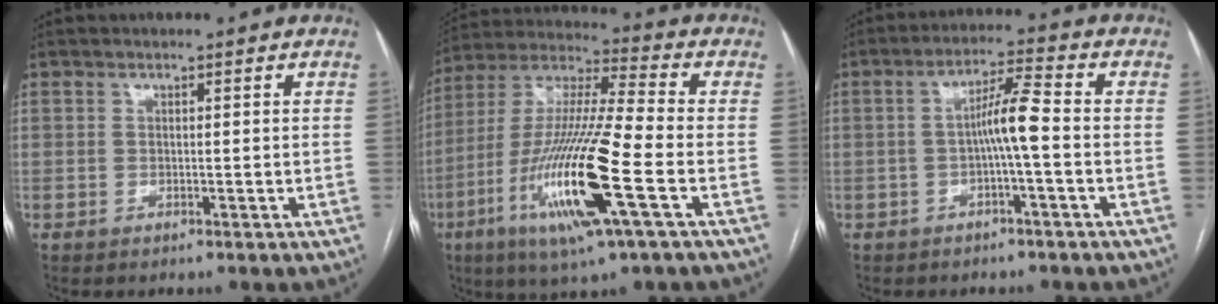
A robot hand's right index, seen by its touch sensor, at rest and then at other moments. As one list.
[{"total": 19.7, "force": [-6.8, 1.0, 18.5], "torque": [-0.392, -0.027, -0.130]}, {"total": 5.7, "force": [-0.8, -0.1, 5.6], "torque": [-0.100, 0.015, -0.015]}]